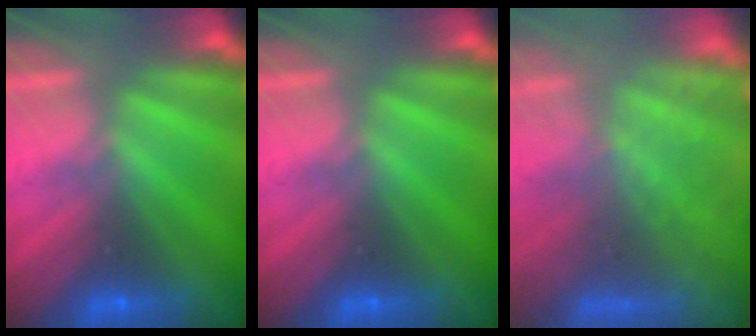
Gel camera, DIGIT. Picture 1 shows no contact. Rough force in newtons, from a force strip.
{"total": 0.0}
{"total": 7.8}